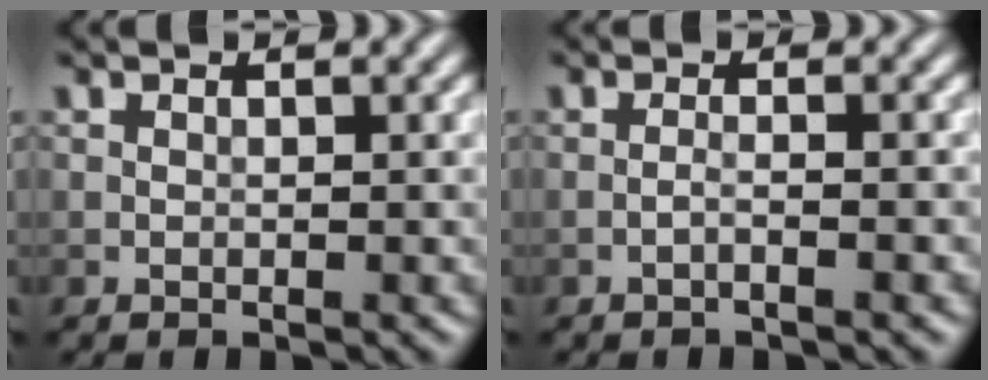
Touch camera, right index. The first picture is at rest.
{"total": 1.4, "force": [-0.7, 0.2, 1.2], "torque": [-0.019, 0.005, -0.018]}